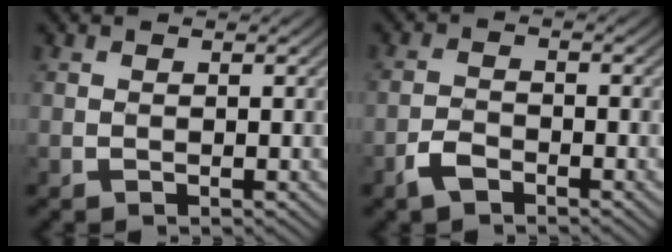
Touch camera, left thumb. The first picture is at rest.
{"total": 3.2, "force": [-3.1, 0.5, 0.5], "torque": [-0.009, 0.003, -0.066]}